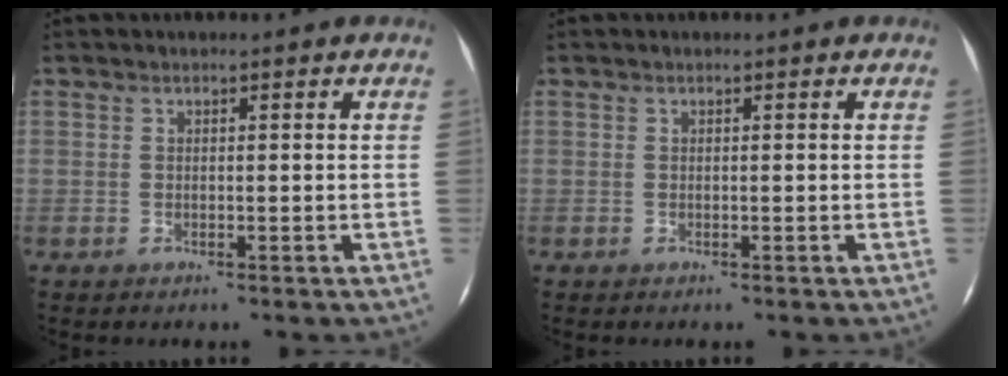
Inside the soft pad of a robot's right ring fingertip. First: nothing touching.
{"total": 0.0}